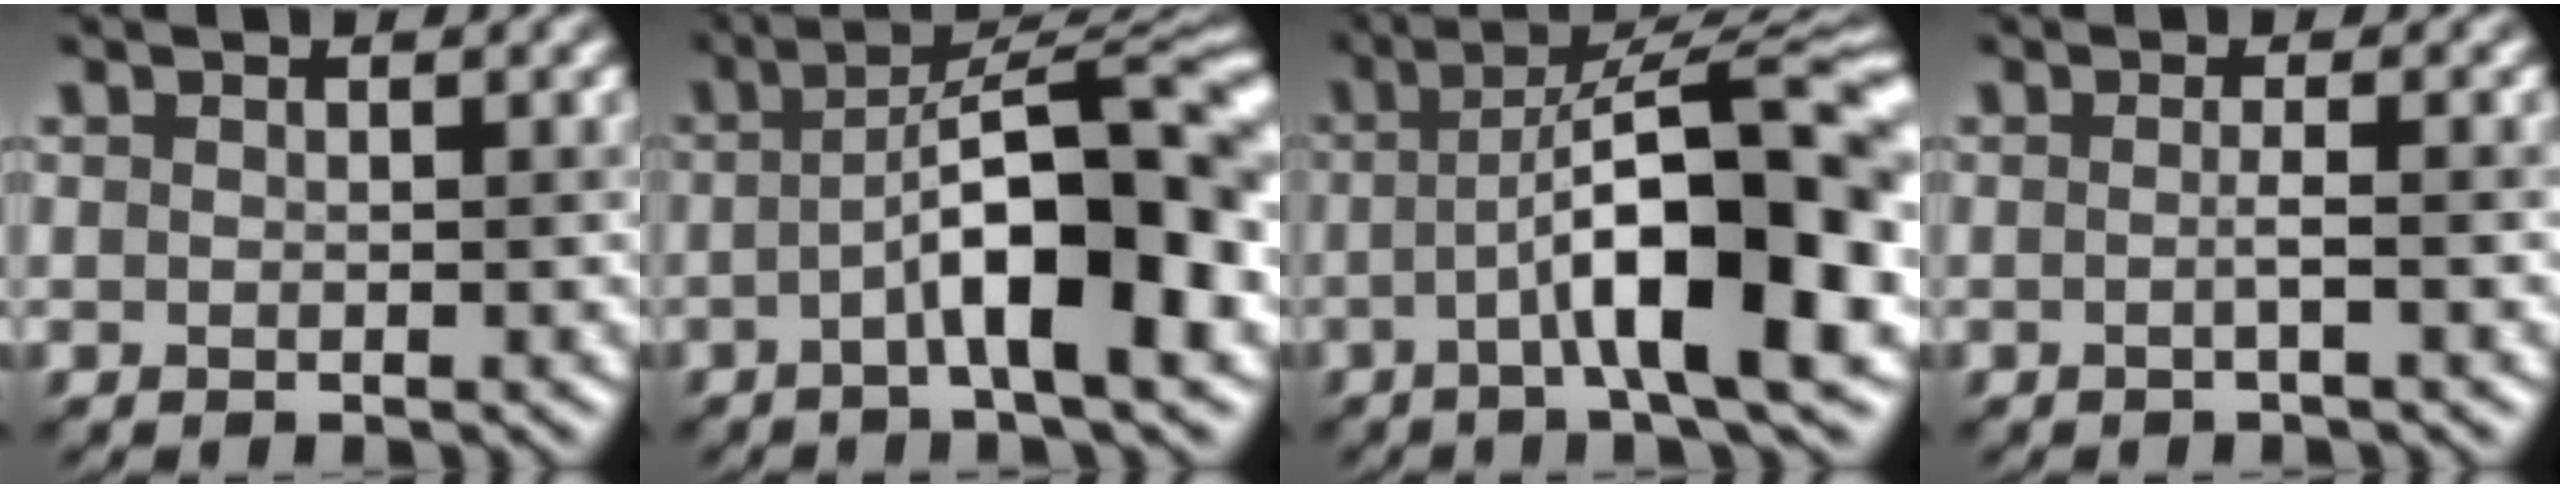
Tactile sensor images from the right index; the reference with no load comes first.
{"total": 10.4, "force": [-1.9, 2.4, 10.0], "torque": [-0.142, 0.016, -0.032]}
{"total": 11.9, "force": [-1.6, 2.4, 11.5], "torque": [-0.162, 0.016, -0.023]}
{"total": 1.2, "force": [-0.3, 0.2, 1.1], "torque": [-0.016, -0.003, -0.006]}